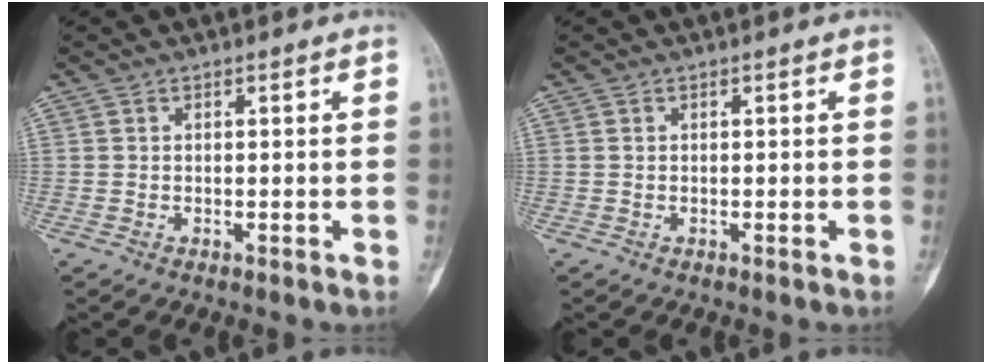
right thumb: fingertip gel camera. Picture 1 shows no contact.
{"total": 0.0}